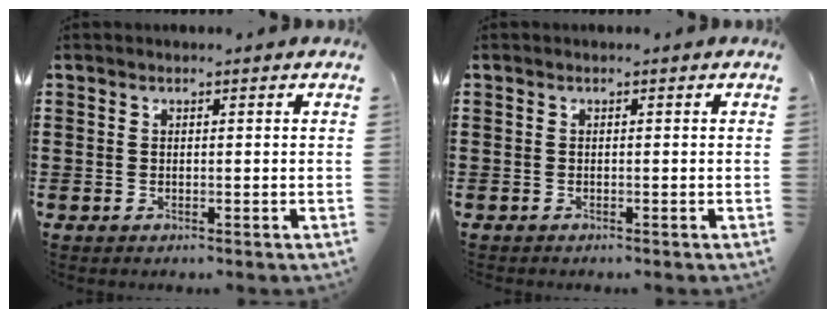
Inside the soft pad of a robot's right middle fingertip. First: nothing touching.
{"total": 0.0}